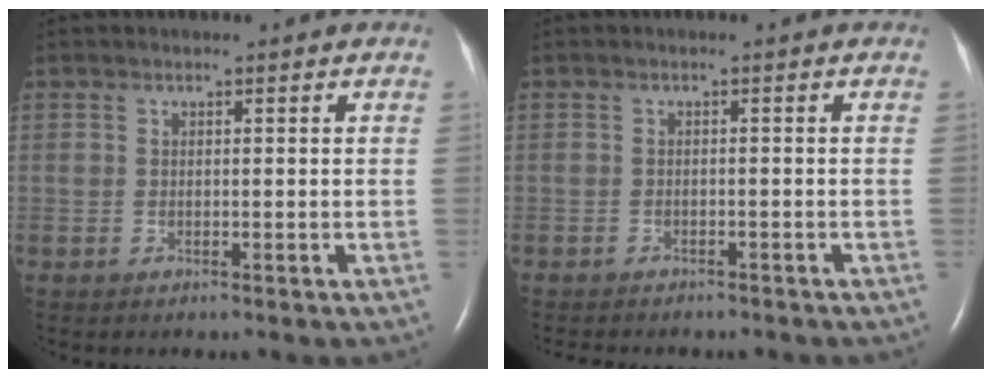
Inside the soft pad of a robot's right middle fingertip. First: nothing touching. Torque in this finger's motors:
{"motor_torque": [0.06, -0.12, 0.16, 0.03]}